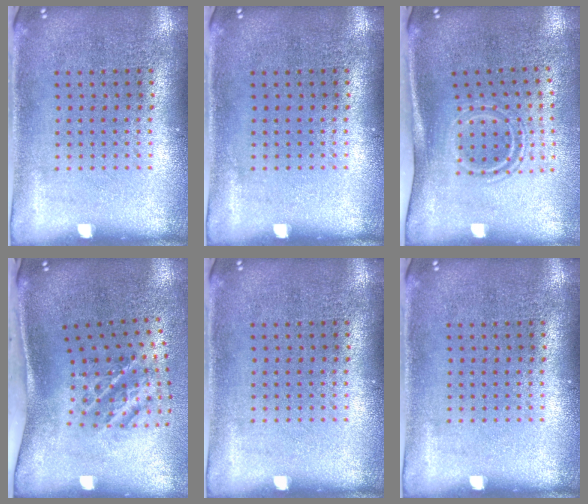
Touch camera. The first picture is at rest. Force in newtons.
{"total": 0.0}
{"total": 1.6, "press": 1.0, "slide": 1.3}
{"total": 1.8, "press": 1.2, "slide": 1.3}
{"total": 0.0}
{"total": 0.0}